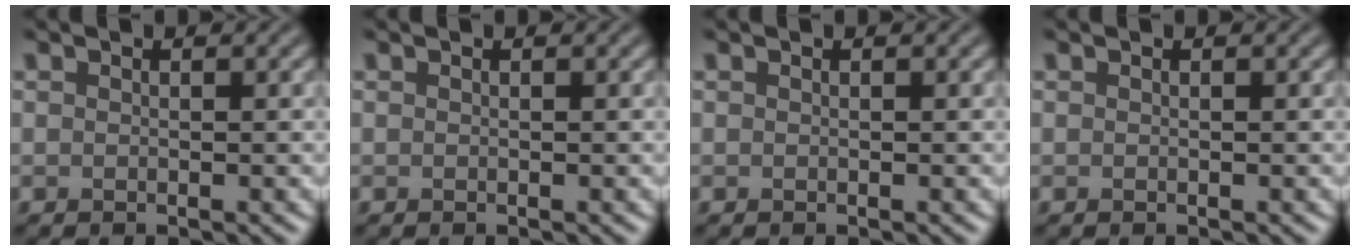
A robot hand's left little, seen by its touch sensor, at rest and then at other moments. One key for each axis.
{"total": 0.0}
{"total": 0.0}
{"total": 0.0}